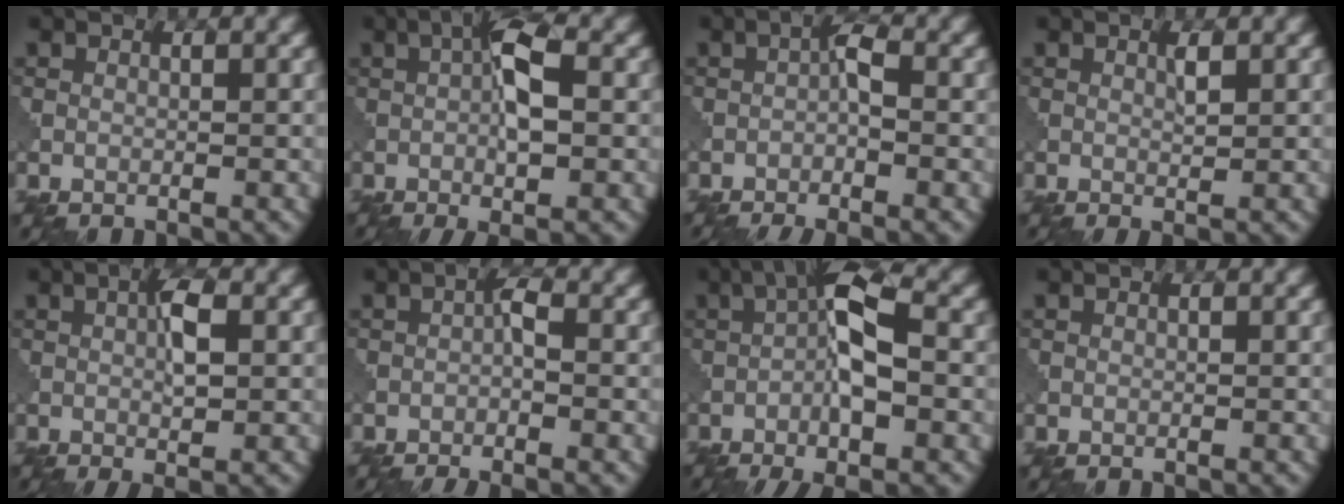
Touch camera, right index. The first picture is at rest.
{"total": 5.4, "force": [-0.3, 1.5, 5.2], "torque": [-0.089, 0.005, -0.008]}
{"total": 3.7, "force": [-1.7, 0.9, 3.1], "torque": [-0.054, 0.003, -0.039]}
{"total": 1.2, "force": [0.3, 0.1, 1.1], "torque": [-0.020, 0.000, 0.003]}
{"total": 3.2, "force": [0.1, 0.7, 3.1], "torque": [-0.056, 0.001, 0.002]}
{"total": 2.8, "force": [-1.4, 0.6, 2.4], "torque": [-0.043, 0.001, -0.032]}
{"total": 8.2, "force": [-1.6, 2.5, 7.6], "torque": [-0.125, 0.013, -0.037]}
{"total": 0.0}